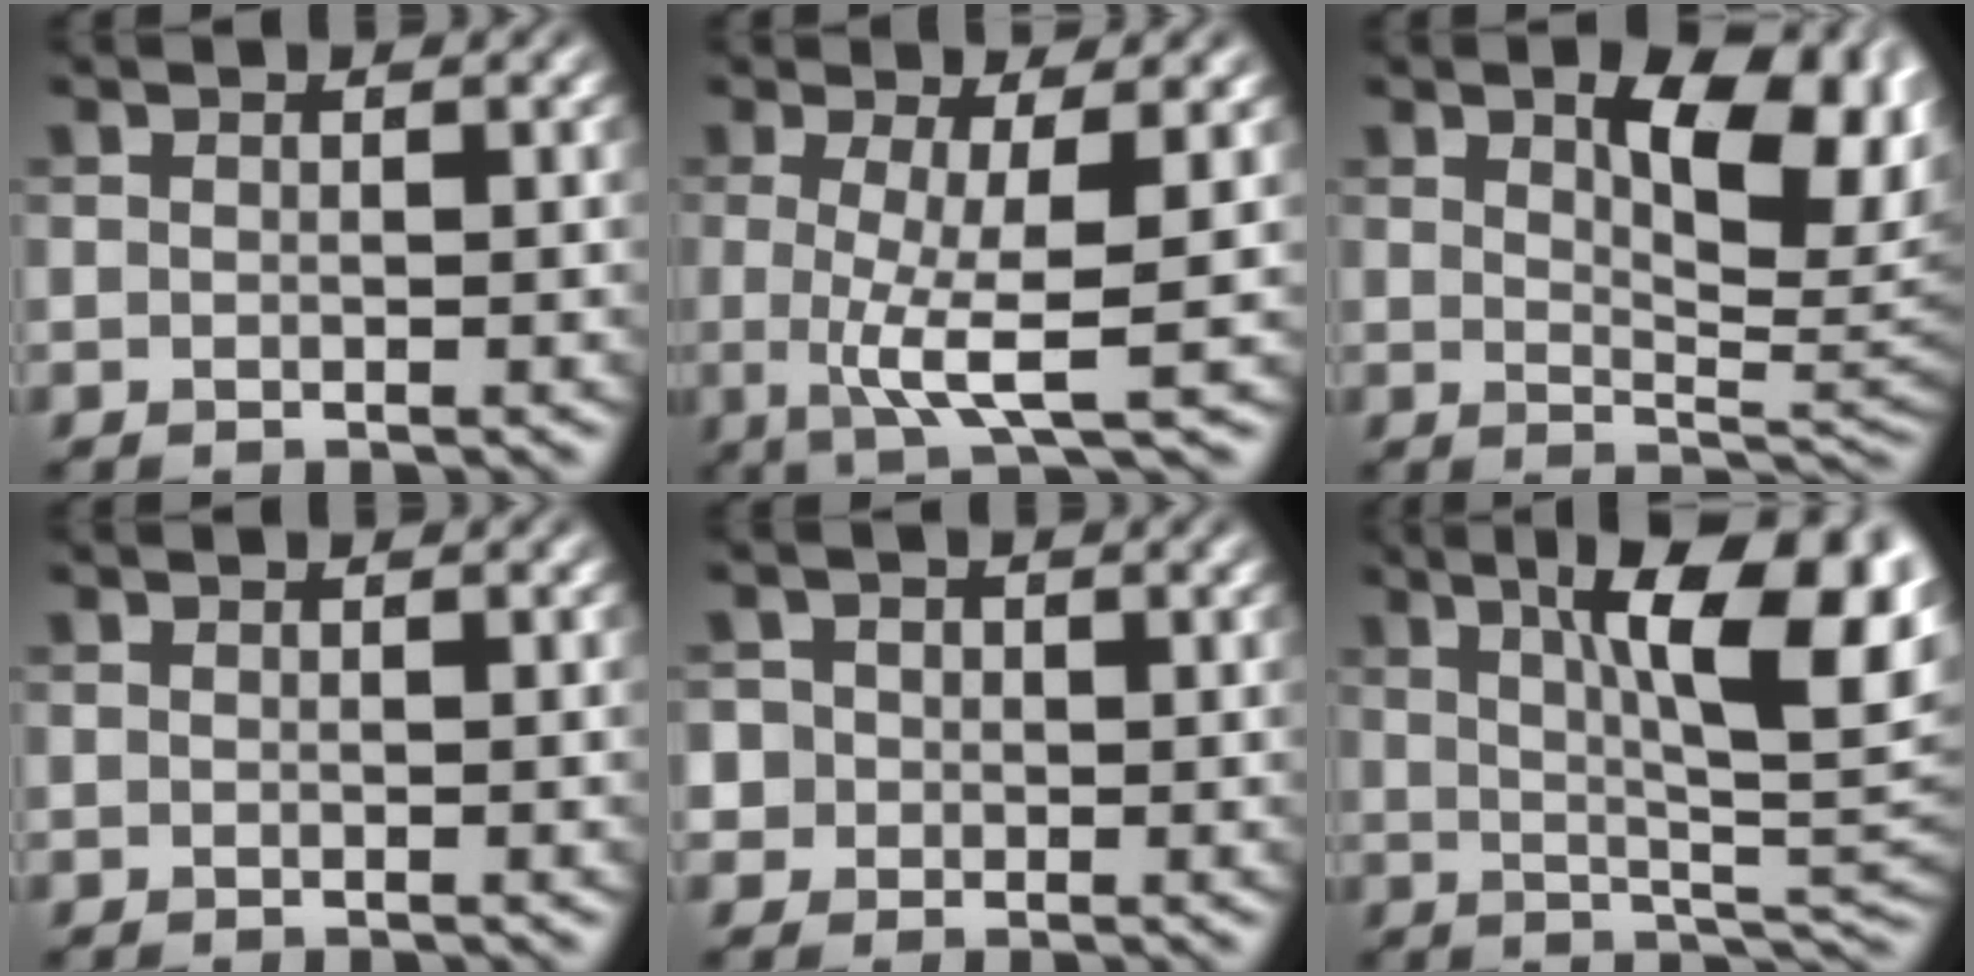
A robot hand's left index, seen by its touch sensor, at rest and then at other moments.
{"total": 5.4, "force": [-0.3, 0.8, 5.3], "torque": [-0.088, -0.009, -0.007]}
{"total": 8.8, "force": [2.6, 3.6, 7.5], "torque": [-0.106, -0.002, 0.044]}
{"total": 0.0}
{"total": 3.5, "force": [0.7, 3.3, 0.9], "torque": [-0.005, 0.017, -0.001]}
{"total": 14.4, "force": [5.2, 4.1, 12.7], "torque": [-0.157, 0.014, 0.076]}